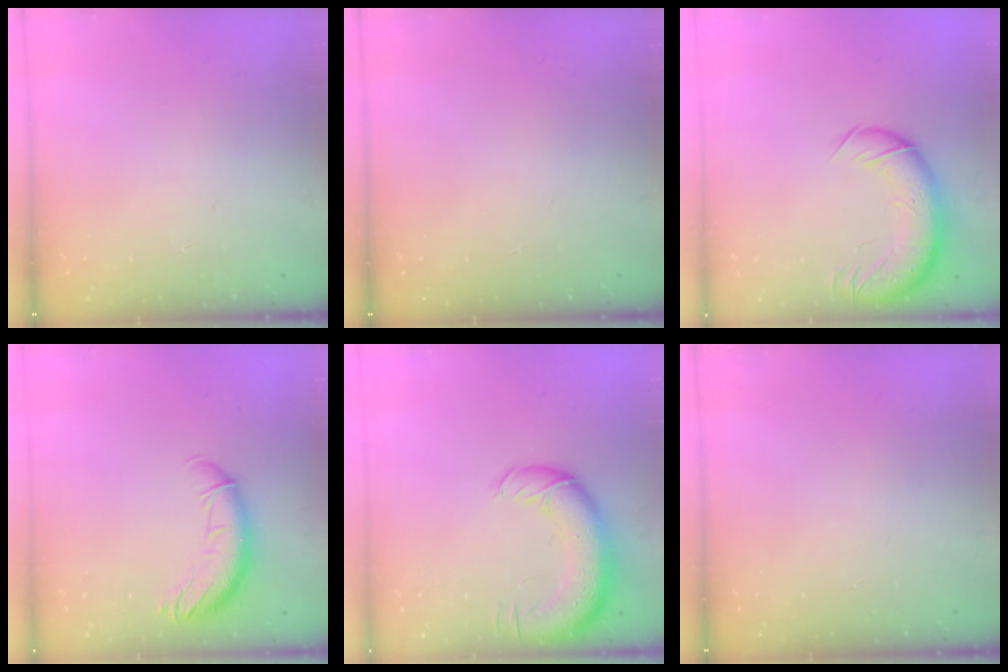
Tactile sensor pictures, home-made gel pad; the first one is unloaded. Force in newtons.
{"total": 0.0}
{"total": 13.3, "press": 12.8, "slide": 3.6}
{"total": 11.2, "press": 11.1, "slide": 1.7}
{"total": 14.5, "press": 14.1, "slide": 3.5}
{"total": 0.0}